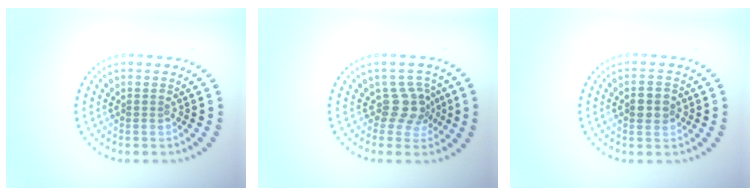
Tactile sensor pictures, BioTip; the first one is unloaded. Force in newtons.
{"total": 2.7, "press": 2.1, "slide": 1.7}
{"total": 2.6, "press": 2.6, "slide": 0.1}